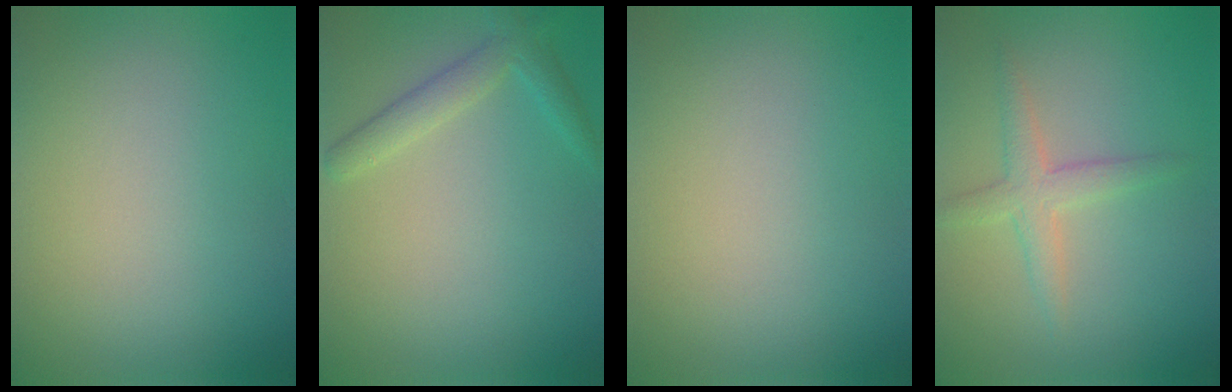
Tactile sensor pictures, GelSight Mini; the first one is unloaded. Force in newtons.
{"total": 2.3, "press": 2.3, "slide": 0.1}
{"total": 0.0}
{"total": 2.5, "press": 2.5, "slide": 0.1}